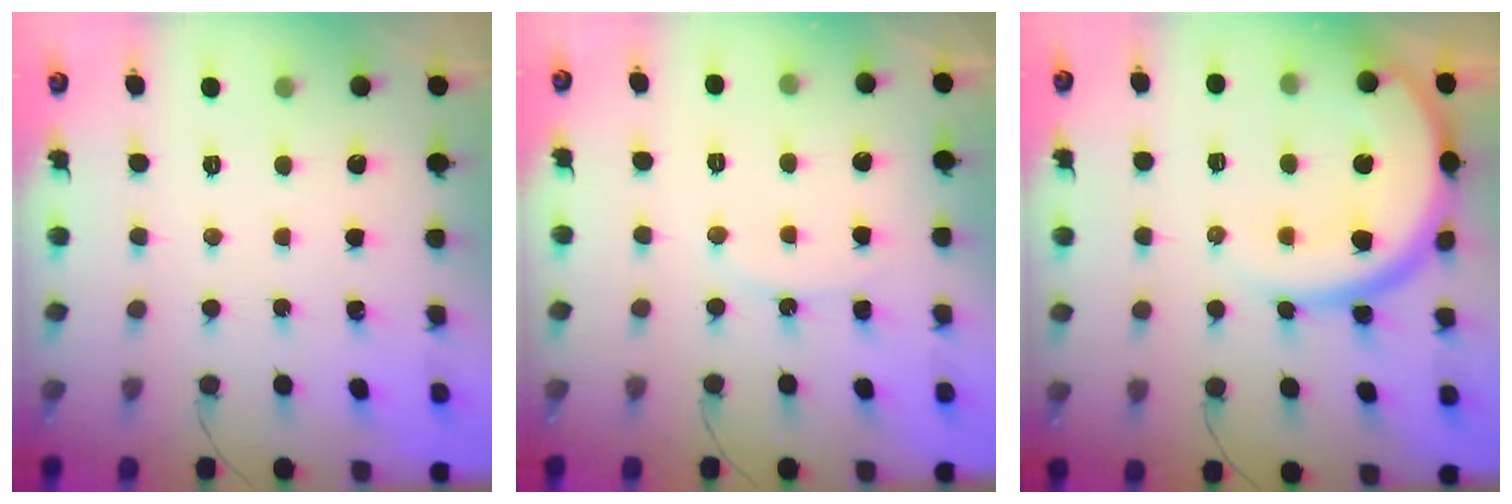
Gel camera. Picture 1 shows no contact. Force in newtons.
{"total": 6.9, "press": 6.9, "slide": 0.9}
{"total": 16.6, "press": 16.5, "slide": 1.5}